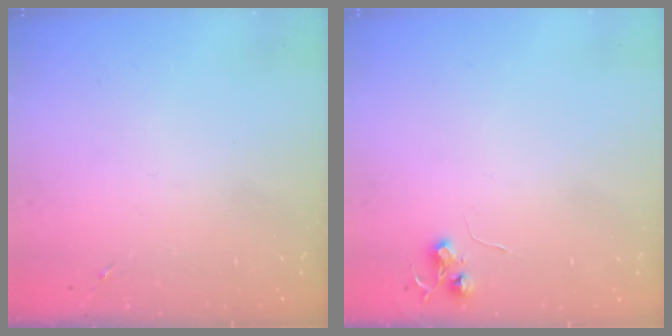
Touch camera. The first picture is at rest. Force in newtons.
{"total": 6.0, "press": 6.0, "slide": 0.5}